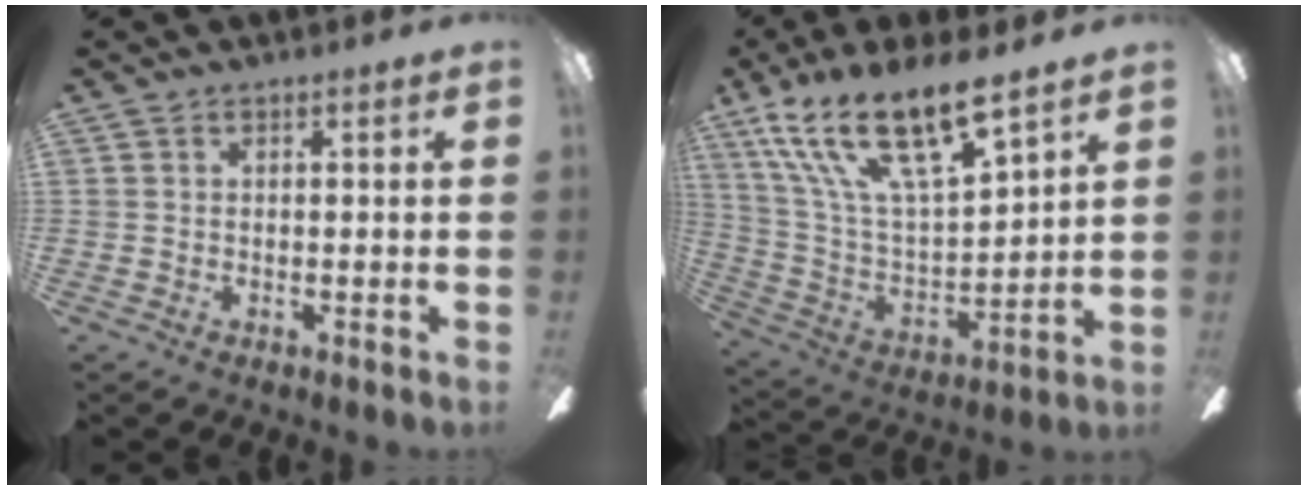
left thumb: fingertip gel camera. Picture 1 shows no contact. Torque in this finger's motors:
{"motor_torque": [0.37, 1.01, 1.31, -1.45, 0.60]}